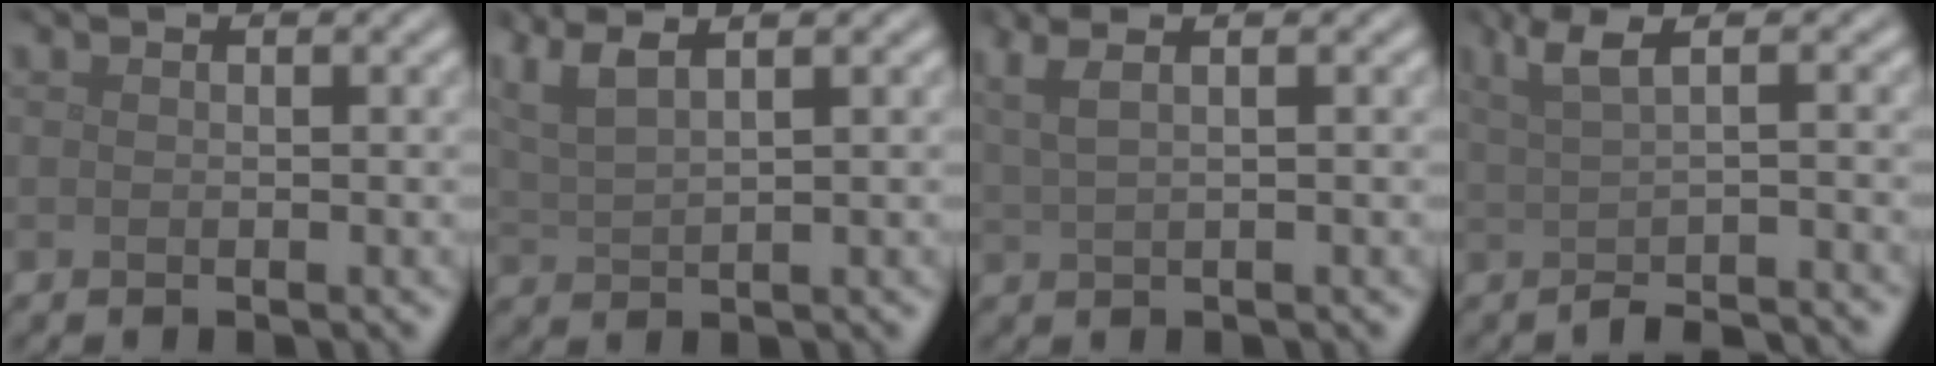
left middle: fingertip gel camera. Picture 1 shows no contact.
{"total": 4.6, "force": [3.0, 1.3, 3.2], "torque": [-0.064, 0.023, 0.050]}
{"total": 4.3, "force": [2.5, 1.7, 3.0], "torque": [-0.049, 0.021, 0.024]}
{"total": 3.9, "force": [-0.2, 1.2, 3.7], "torque": [-0.044, 0.002, -0.009]}